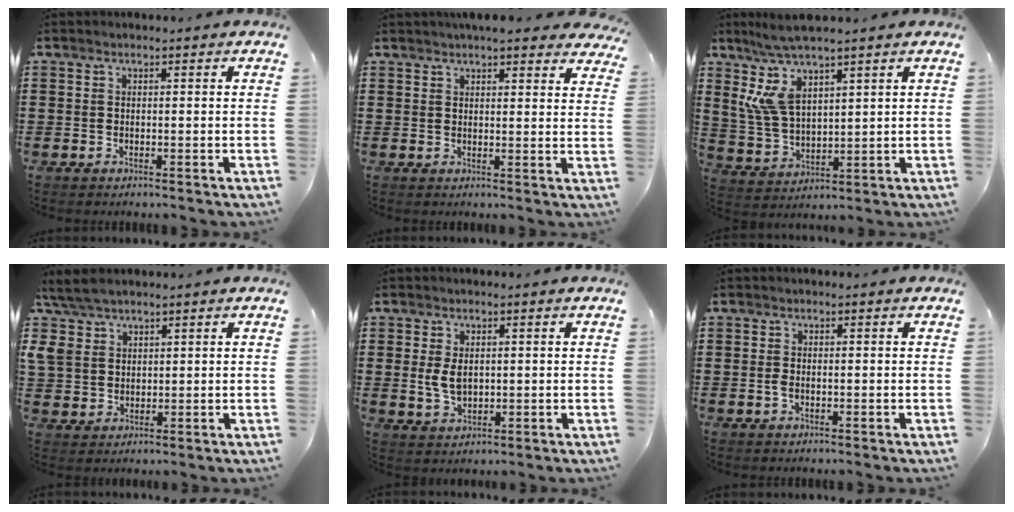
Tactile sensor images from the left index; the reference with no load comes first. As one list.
[{"total": 4.1, "force": [3.7, 0.6, 1.5], "torque": [-0.031, -0.008, 0.068]}, {"total": 8.9, "force": [5.1, 3.0, 6.7], "torque": [-0.160, -0.015, 0.089]}, {"total": 5.6, "force": [3.8, 3.5, 2.1], "torque": [-0.062, 0.008, 0.073]}, {"total": 4.1, "force": [0.4, 2.5, 3.2], "torque": [-0.080, 0.003, 0.002]}, {"total": 1.1, "force": [-0.2, 0.5, 1.0], "torque": [-0.020, -0.001, -0.002]}]